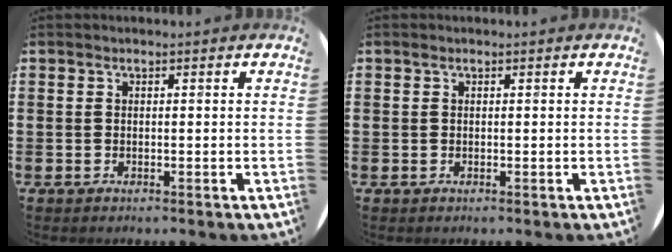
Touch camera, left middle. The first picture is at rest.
{"total": 0.0}